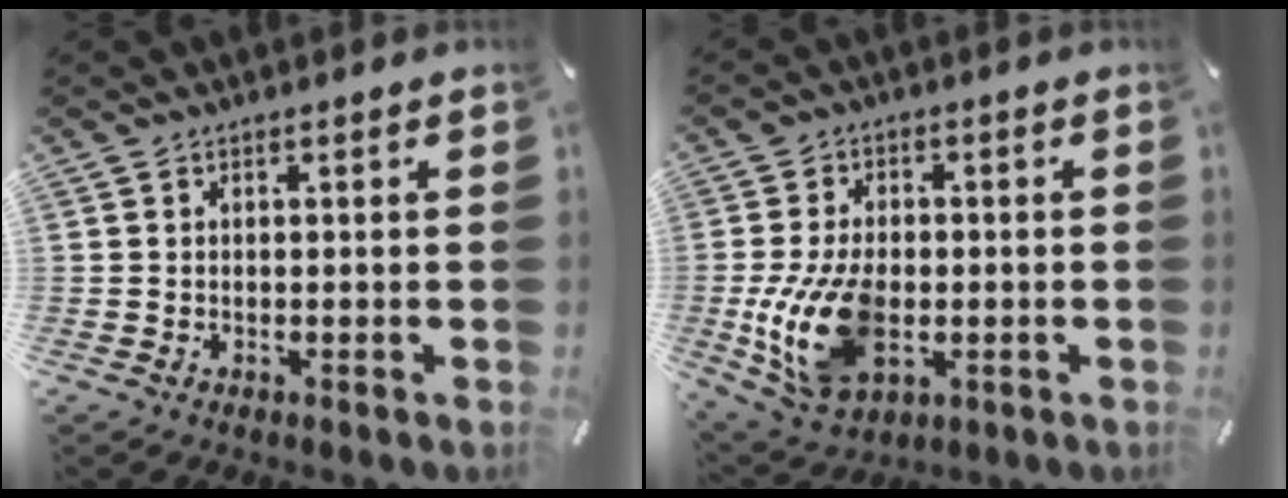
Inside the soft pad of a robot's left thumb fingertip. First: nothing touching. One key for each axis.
{"total": 14.4, "fx": -2.5, "fy": 9.5, "fz": 10.6, "tx": -0.224, "ty": 0.000, "tz": -0.041}